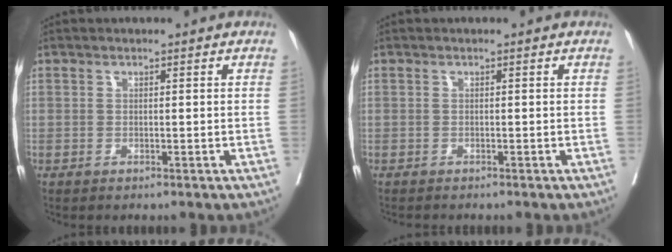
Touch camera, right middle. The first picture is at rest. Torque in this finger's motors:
{"motor_torque": [0.23, -0.36, -0.01, 0.01]}